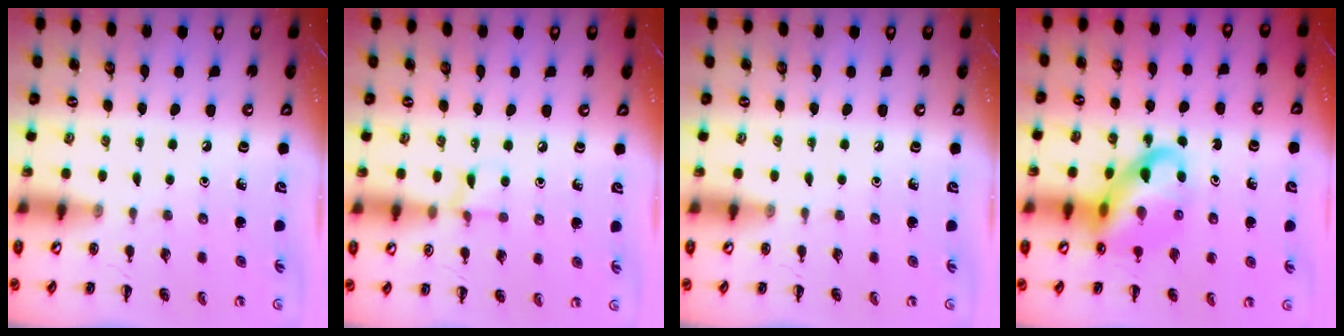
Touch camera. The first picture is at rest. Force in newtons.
{"total": 6.2, "press": 5.9, "slide": 1.8}
{"total": 0.0}
{"total": 13.8, "press": 13.3, "slide": 3.6}